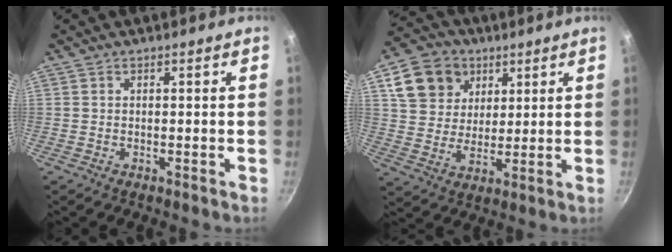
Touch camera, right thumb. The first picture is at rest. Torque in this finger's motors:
{"motor_torque": [-0.18, 1.35, 0.10, -0.20, -0.02]}